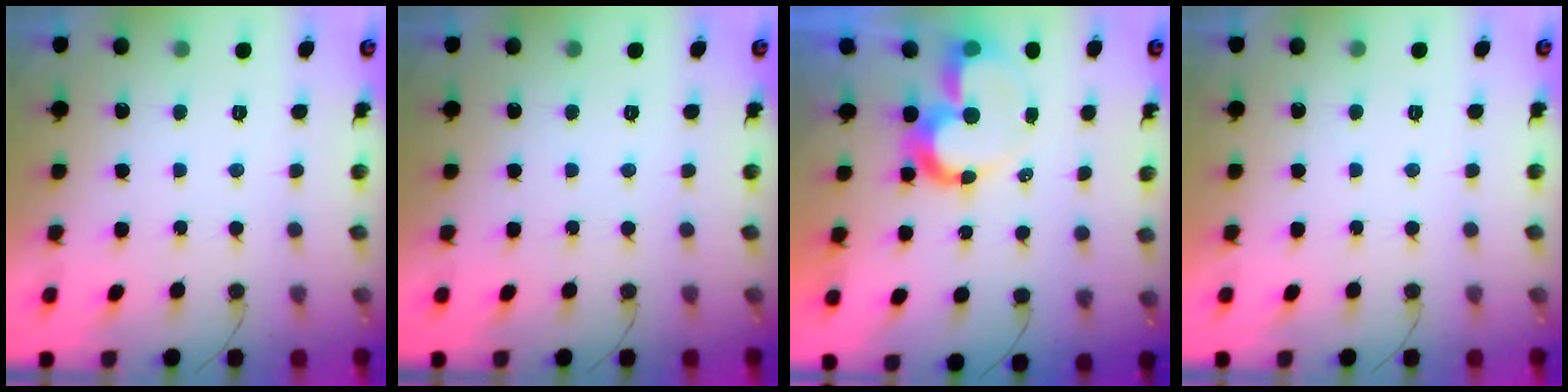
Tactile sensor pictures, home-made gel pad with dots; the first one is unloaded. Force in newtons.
{"total": 0.0}
{"total": 10.8, "press": 10.8, "slide": 0.8}
{"total": 1.8, "press": 1.8, "slide": 0.0}